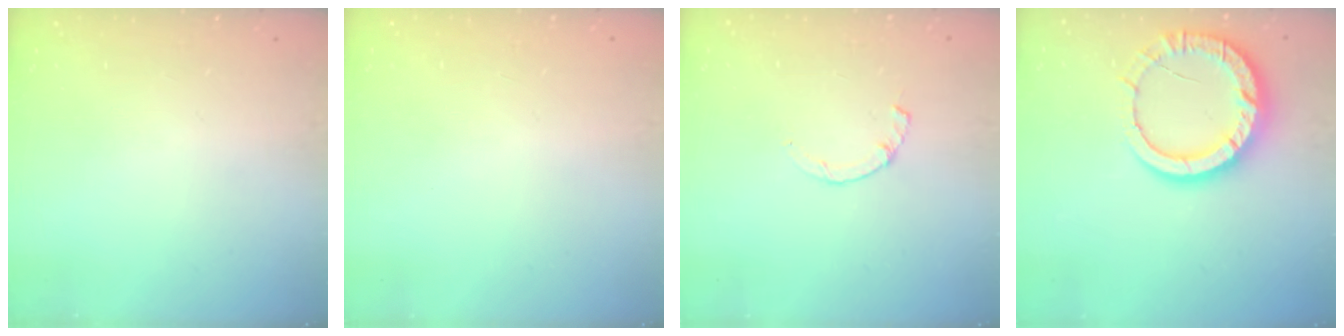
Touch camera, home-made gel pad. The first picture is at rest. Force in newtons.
{"total": 2.6, "press": 2.6, "slide": 0.2}
{"total": 2.2, "press": 2.2, "slide": 0.2}
{"total": 12.0, "press": 11.9, "slide": 1.0}